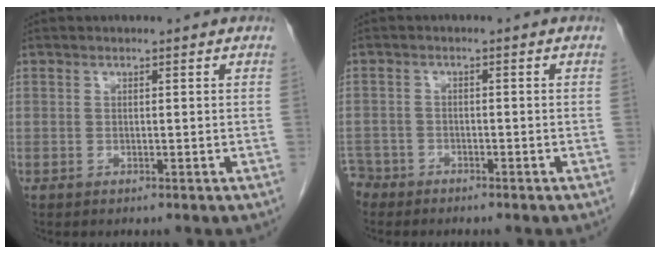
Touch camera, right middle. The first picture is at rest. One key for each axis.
{"total": 3.5, "fx": -3.0, "fy": 1.6, "fz": -0.5, "tx": 0.004, "ty": 0.000, "tz": -0.062}